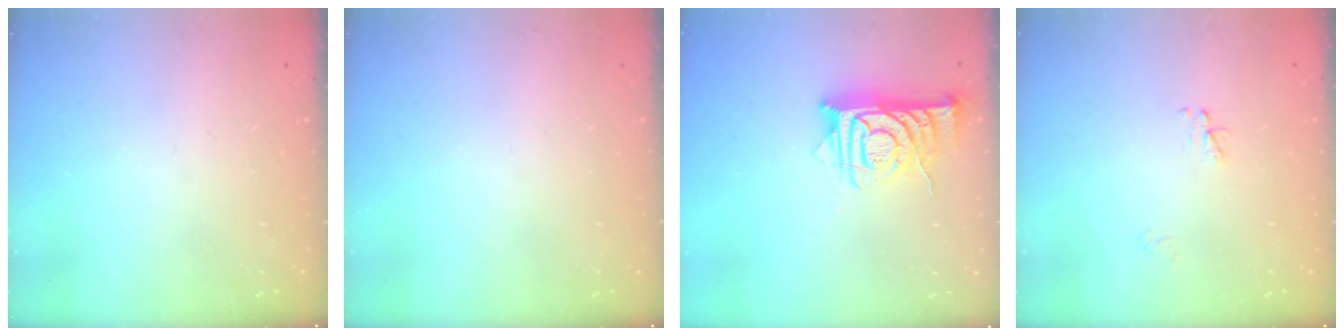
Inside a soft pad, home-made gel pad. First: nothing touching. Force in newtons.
{"total": 0.0}
{"total": 10.7, "press": 10.7, "slide": 1.1}
{"total": 3.1, "press": 3.1, "slide": 0.3}